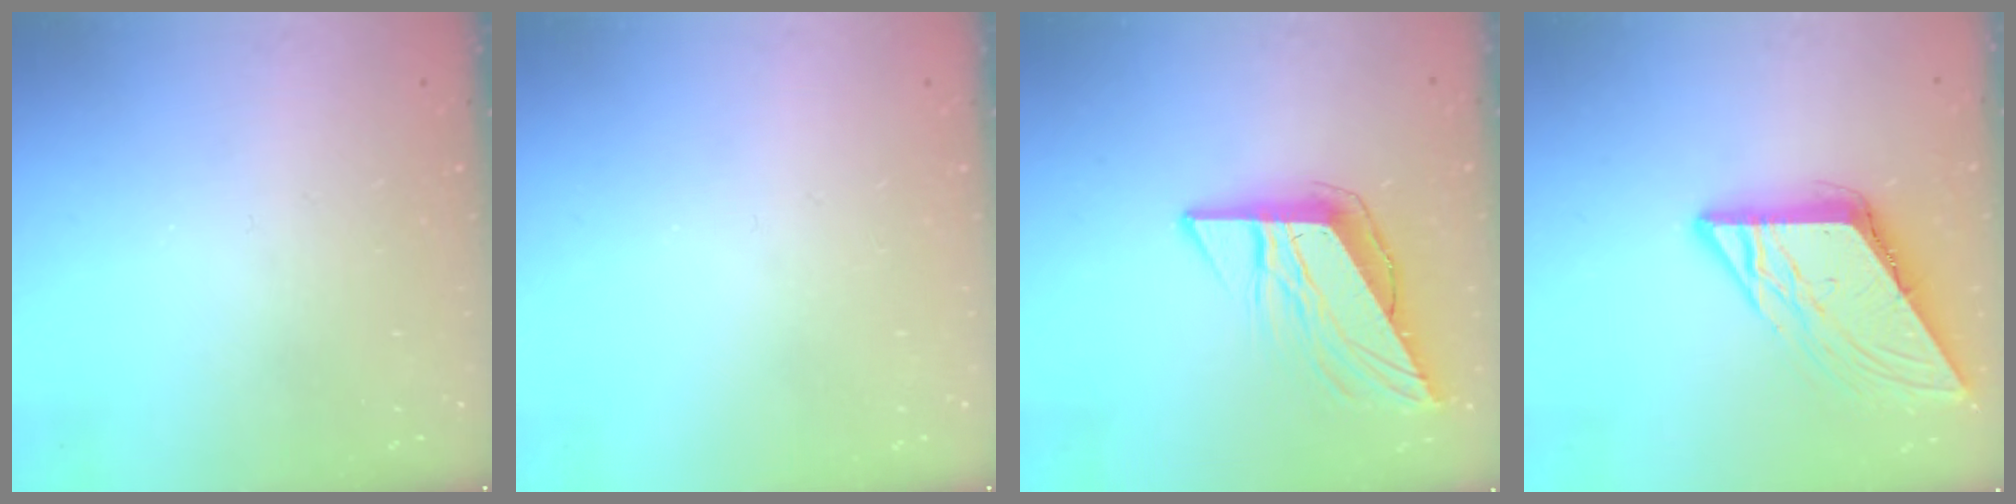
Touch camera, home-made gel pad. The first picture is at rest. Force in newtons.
{"total": 0.0}
{"total": 9.9, "press": 9.9, "slide": 0.8}
{"total": 8.8, "press": 8.8, "slide": 0.9}